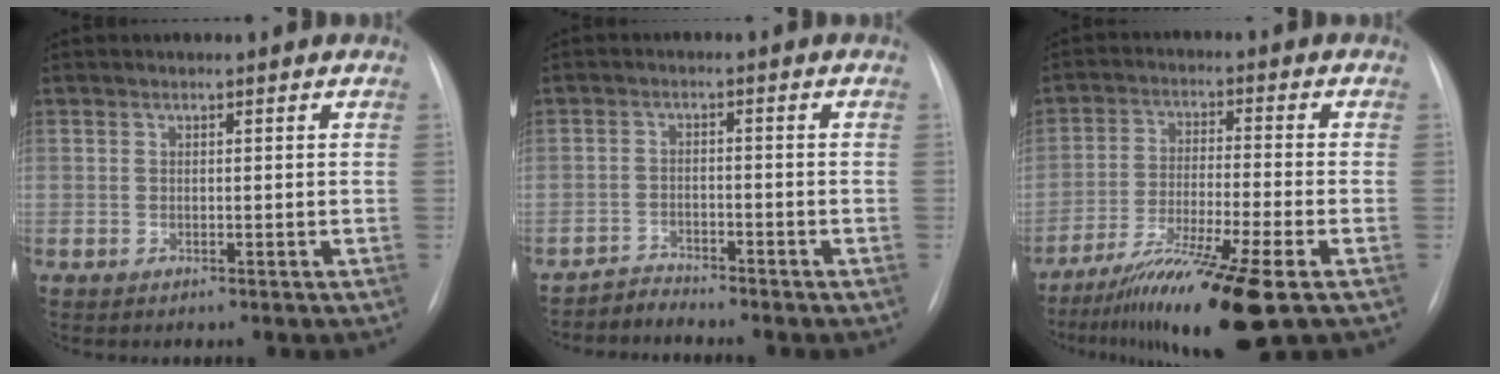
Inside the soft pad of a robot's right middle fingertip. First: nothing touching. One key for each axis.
{"total": 2.6, "fx": -2.5, "fy": 0.0, "fz": -0.9, "tx": 0.023, "ty": -0.013, "tz": -0.044}
{"total": 13.3, "fx": -9.0, "fy": -0.9, "fz": 9.8, "tx": -0.182, "ty": -0.042, "tz": -0.155}